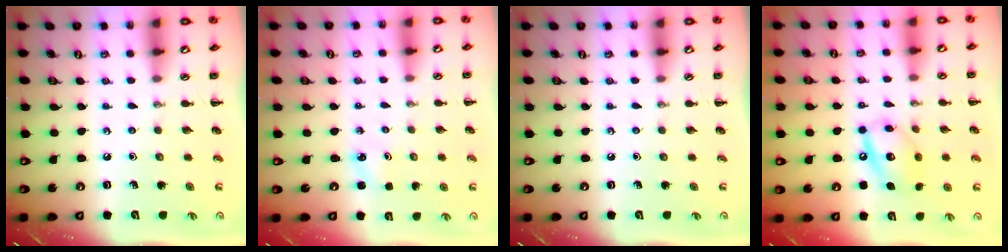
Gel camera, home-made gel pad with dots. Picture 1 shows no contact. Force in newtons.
{"total": 1.8, "press": 1.7, "slide": 0.5}
{"total": 0.0}
{"total": 12.8, "press": 12.6, "slide": 2.3}